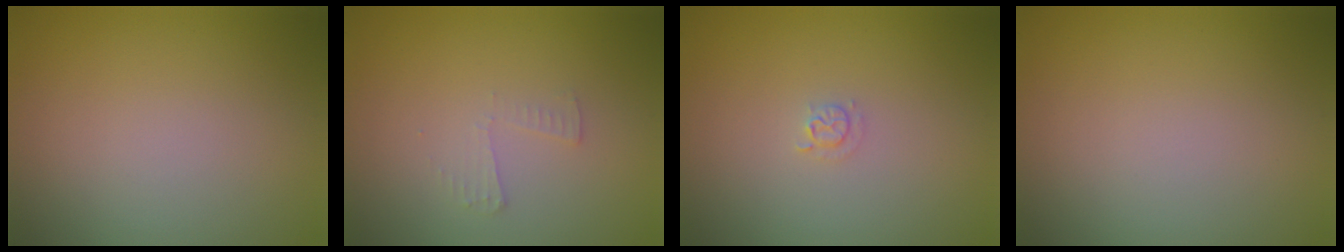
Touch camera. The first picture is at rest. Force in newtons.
{"total": 1.0, "press": 1.0, "slide": 0.0}
{"total": 0.9, "press": 0.9, "slide": 0.1}
{"total": 0.0}